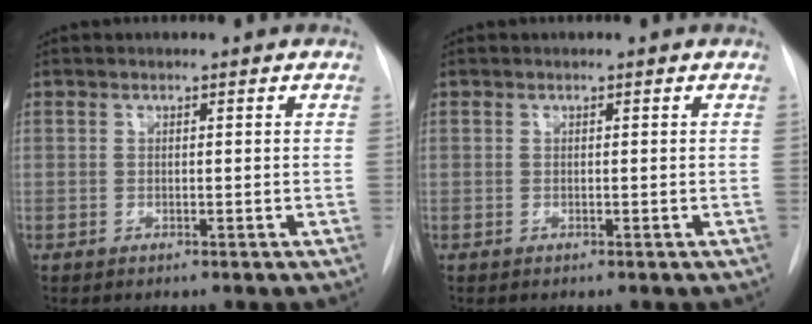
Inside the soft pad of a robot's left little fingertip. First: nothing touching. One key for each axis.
{"total": 0.0}